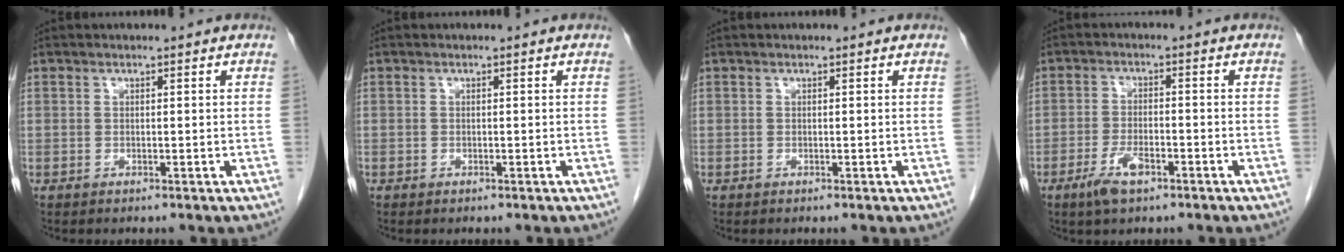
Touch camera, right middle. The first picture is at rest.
{"total": 0.0}
{"total": 0.0}
{"total": 4.6, "force": [-2.7, 1.5, 3.4], "torque": [-0.071, -0.002, -0.047]}